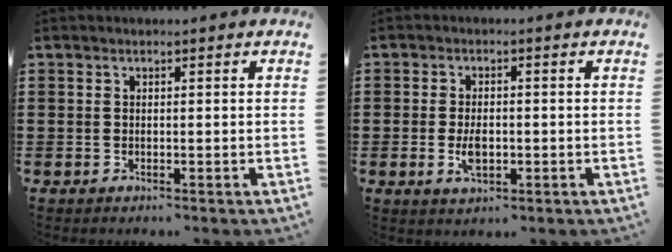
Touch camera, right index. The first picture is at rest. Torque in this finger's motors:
{"motor_torque": [-0.74, 1.39, 0.17, 0.04]}